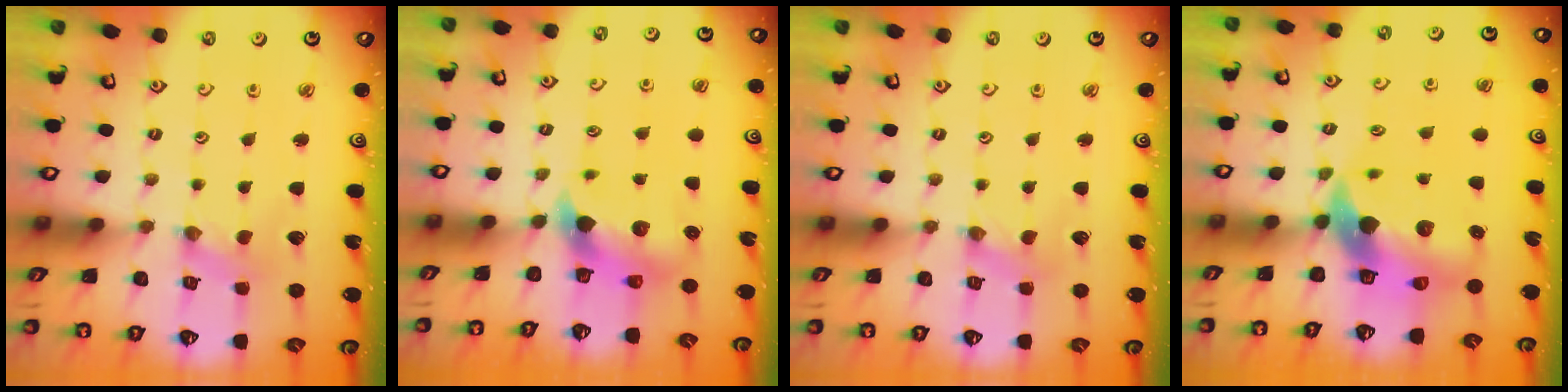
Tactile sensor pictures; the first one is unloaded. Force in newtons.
{"total": 7.0, "press": 7.0, "slide": 0.7}
{"total": 1.5, "press": 1.5, "slide": 0.3}
{"total": 12.5, "press": 12.4, "slide": 1.6}